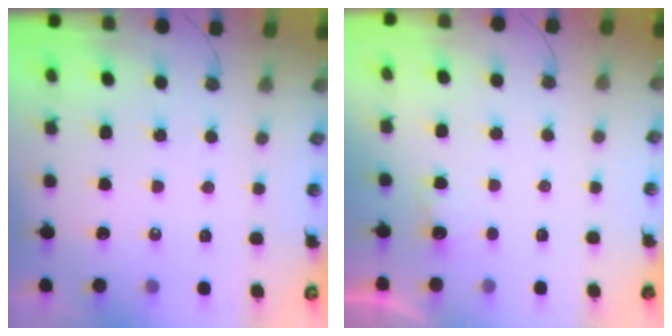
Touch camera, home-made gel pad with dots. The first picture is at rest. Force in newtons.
{"total": 2.6, "press": 2.5, "slide": 0.8}